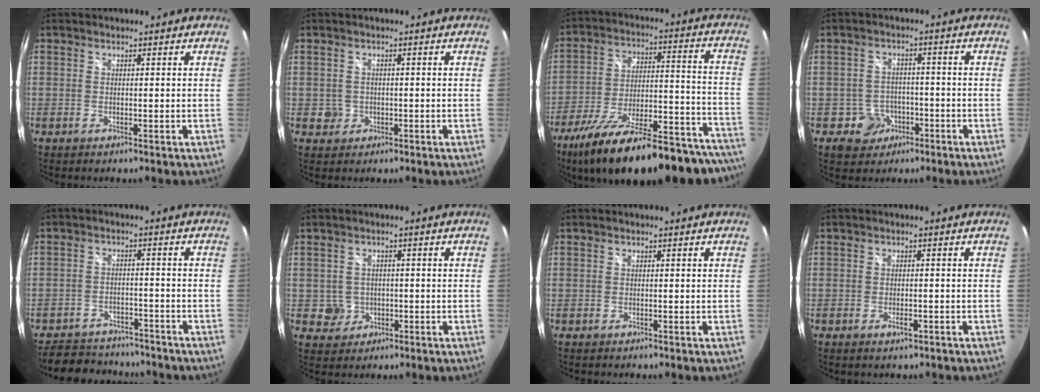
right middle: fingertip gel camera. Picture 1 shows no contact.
{"total": 2.1, "force": [-0.4, 2.1, 0.3], "torque": [-0.007, 0.000, -0.004]}
{"total": 33.6, "force": [-27.6, 9.3, 16.6], "torque": [-0.250, -0.024, -0.383]}
{"total": 5.2, "force": [-2.5, 4.5, 0.9], "torque": [-0.030, 0.013, -0.029]}
{"total": 13.2, "force": [-11.3, 5.2, 4.2], "torque": [-0.105, 0.013, -0.158]}
{"total": 3.5, "force": [-0.7, 3.4, 0.5], "torque": [-0.015, 0.006, -0.007]}
{"total": 0.0}
{"total": 1.8, "force": [-1.2, 1.0, 1.0], "torque": [-0.017, -0.002, -0.017]}